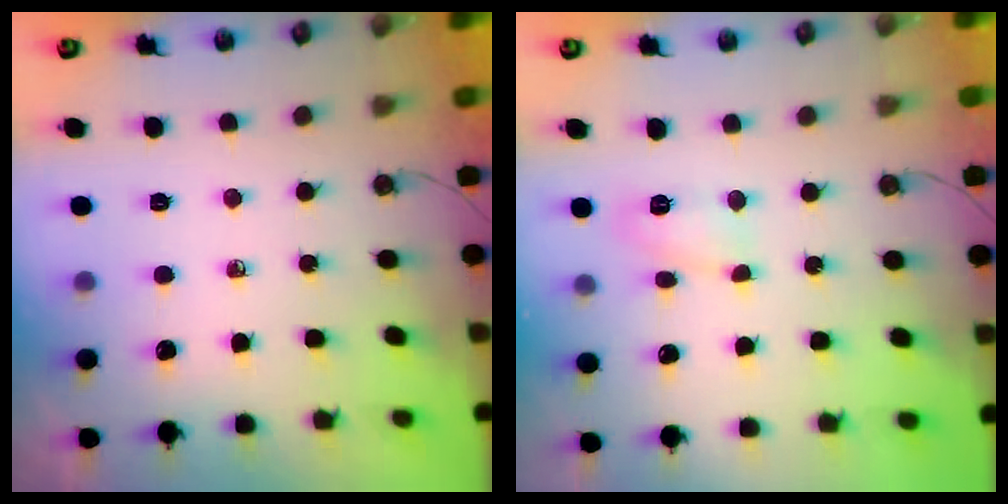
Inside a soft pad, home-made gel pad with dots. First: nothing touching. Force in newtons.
{"total": 6.2, "press": 6.2, "slide": 0.4}